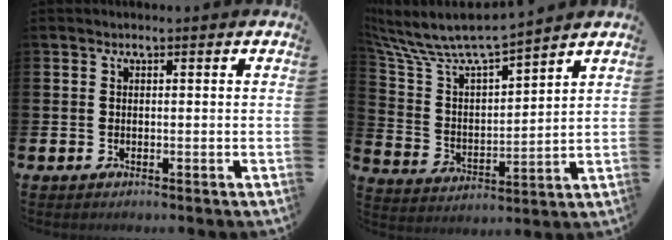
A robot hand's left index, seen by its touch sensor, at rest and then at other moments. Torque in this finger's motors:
{"motor_torque": [0.42, -1.72, 0.22, 0.21]}